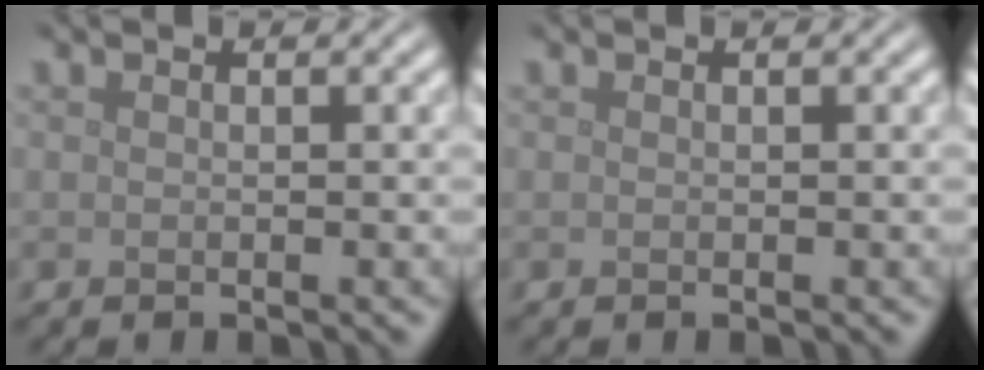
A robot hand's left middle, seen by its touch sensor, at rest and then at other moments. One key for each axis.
{"total": 0.0}